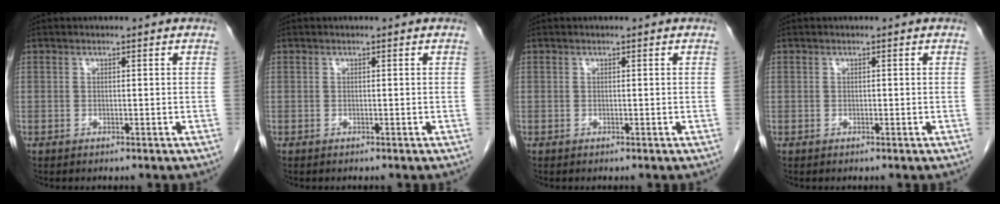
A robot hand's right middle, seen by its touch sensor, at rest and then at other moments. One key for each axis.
{"total": 0.0}
{"total": 0.0}
{"total": 0.0}